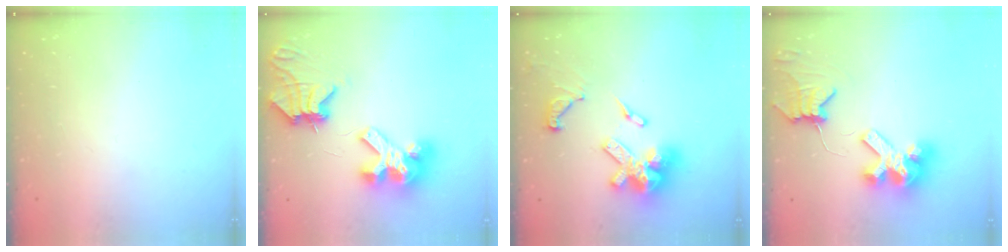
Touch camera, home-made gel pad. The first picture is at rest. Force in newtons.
{"total": 12.5, "press": 12.4, "slide": 1.5}
{"total": 17.8, "press": 17.7, "slide": 1.7}
{"total": 10.6, "press": 10.5, "slide": 1.4}